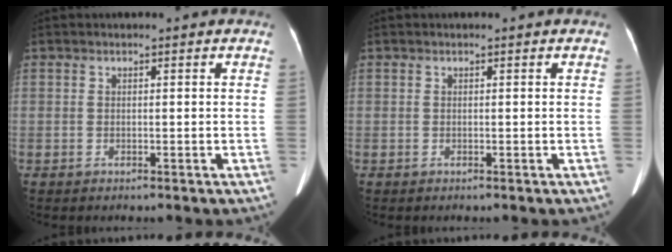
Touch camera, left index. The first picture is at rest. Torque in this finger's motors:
{"motor_torque": [0.15, 0.09, 0.02, 0.01]}